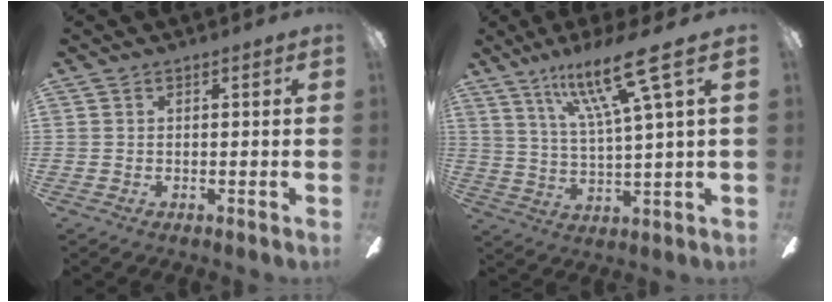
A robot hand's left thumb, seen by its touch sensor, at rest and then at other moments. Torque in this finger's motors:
{"motor_torque": [1.24, 0.79, 1.47, -0.81, 0.13]}